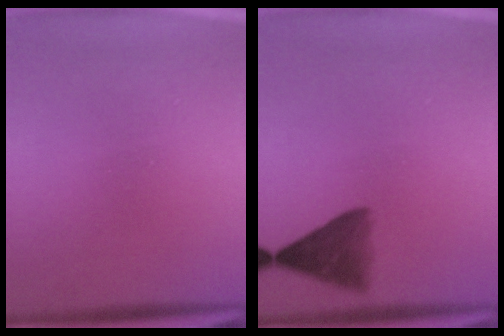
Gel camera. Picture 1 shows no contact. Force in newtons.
{"total": 5.8}